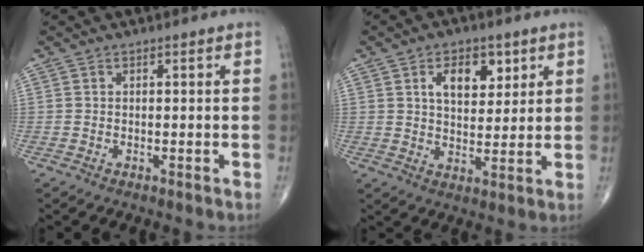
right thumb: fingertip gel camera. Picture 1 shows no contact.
{"total": 8.3, "force": [3.5, 4.9, 5.8], "torque": [-0.064, -0.018, 0.058]}